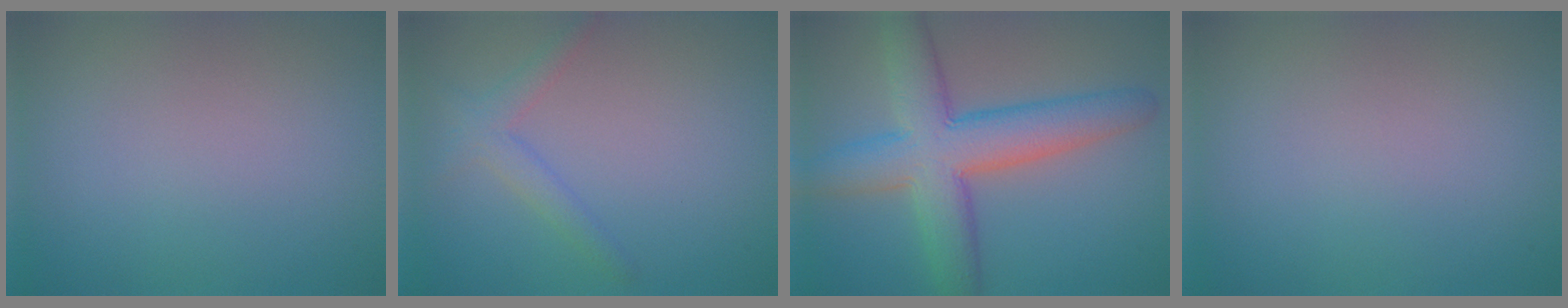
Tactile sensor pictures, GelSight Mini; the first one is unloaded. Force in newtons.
{"total": 2.1, "press": 2.1, "slide": 0.1}
{"total": 8.3, "press": 8.3, "slide": 0.5}
{"total": 0.0}